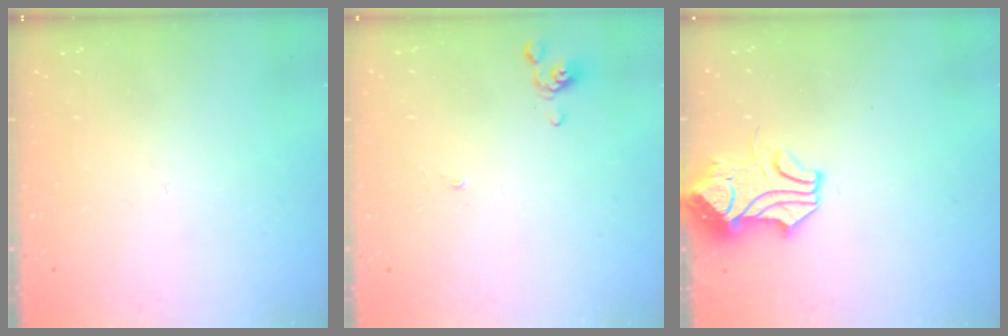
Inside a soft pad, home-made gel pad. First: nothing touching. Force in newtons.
{"total": 0.0}
{"total": 2.1, "press": 2.0, "slide": 0.7}